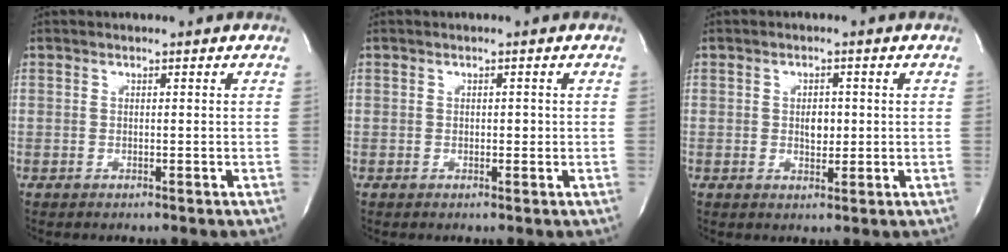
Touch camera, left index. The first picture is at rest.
{"total": 1.0, "force": [0.0, 0.6, 0.8], "torque": [-0.009, 0.002, 0.001]}
{"total": 2.7, "force": [0.1, 1.6, 2.1], "torque": [-0.033, 0.000, 0.004]}